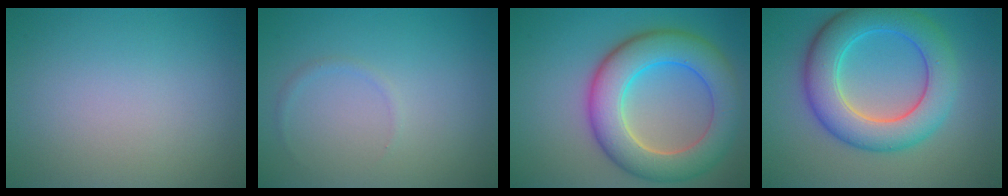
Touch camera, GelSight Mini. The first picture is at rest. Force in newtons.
{"total": 0.6, "press": 0.6, "slide": 0.0}
{"total": 8.7, "press": 8.7, "slide": 0.5}
{"total": 7.9, "press": 7.9, "slide": 0.1}